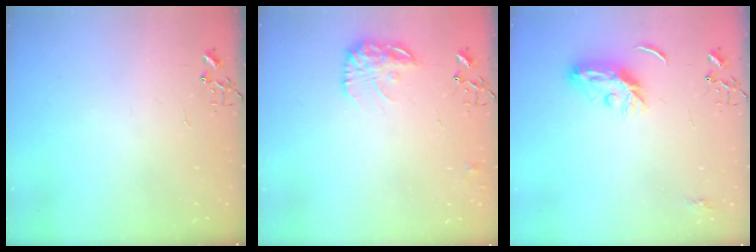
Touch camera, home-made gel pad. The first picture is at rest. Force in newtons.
{"total": 12.1, "press": 12.1, "slide": 0.5}
{"total": 7.7, "press": 7.7, "slide": 0.2}